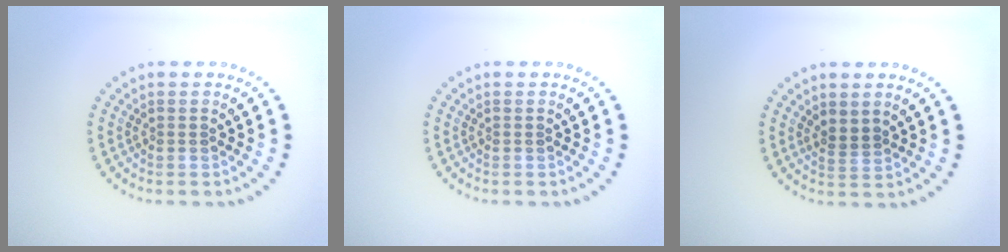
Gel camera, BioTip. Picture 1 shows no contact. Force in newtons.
{"total": 0.0}
{"total": 1.2, "press": 0.9, "slide": 0.8}